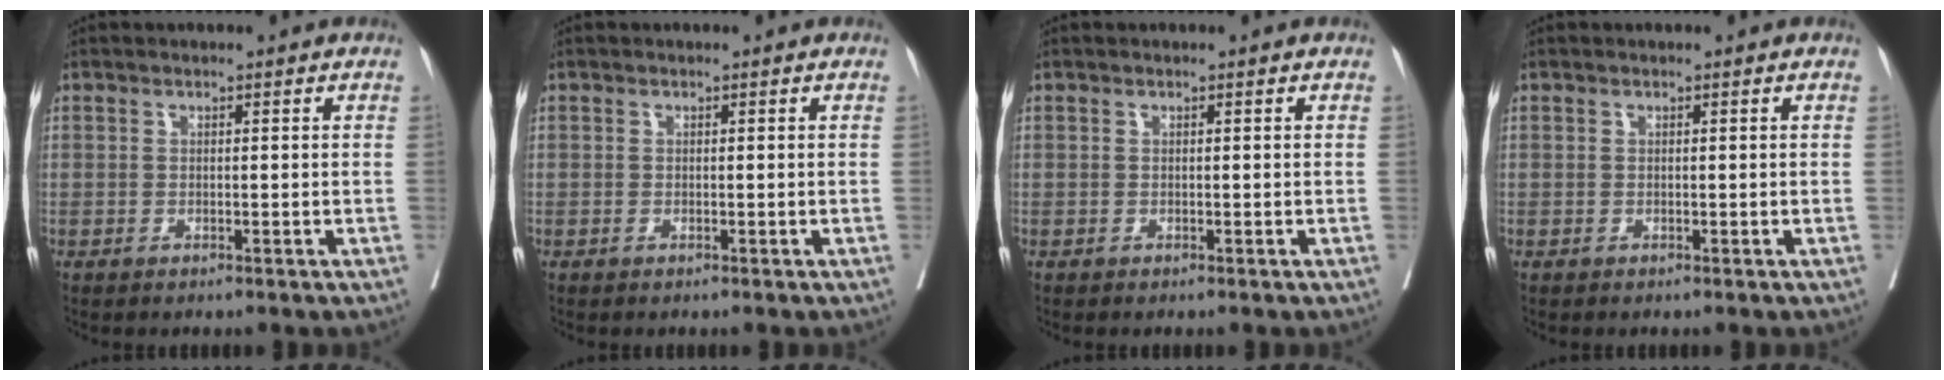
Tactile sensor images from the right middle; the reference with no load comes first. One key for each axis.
{"total": 0.0}
{"total": 0.0}
{"total": 0.0}